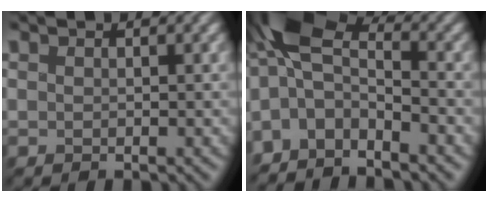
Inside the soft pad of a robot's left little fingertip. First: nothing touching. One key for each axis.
{"total": 6.1, "fx": -2.9, "fy": 3.0, "fz": 4.4, "tx": -0.079, "ty": 0.020, "tz": -0.071}